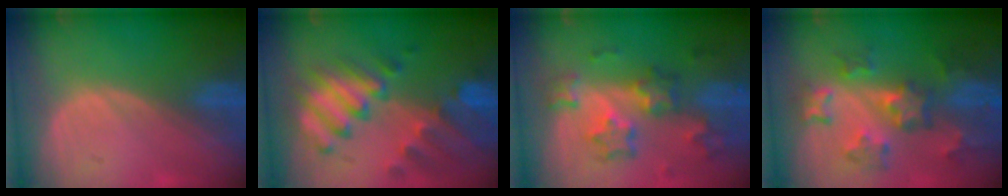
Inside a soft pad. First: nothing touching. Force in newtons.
{"total": 10.4, "press": 9.0, "slide": 5.2}
{"total": 8.6, "press": 7.5, "slide": 4.1}
{"total": 8.6, "press": 7.8, "slide": 3.8}